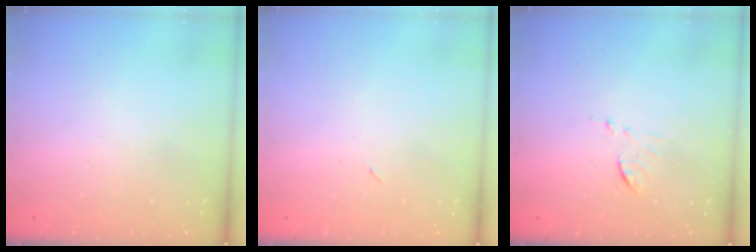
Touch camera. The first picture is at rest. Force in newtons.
{"total": 2.3, "press": 1.9, "slide": 1.2}
{"total": 6.2, "press": 6.2, "slide": 0.2}